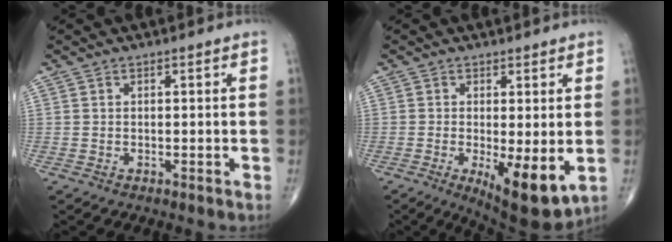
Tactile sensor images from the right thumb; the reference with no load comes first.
{"total": 9.8, "force": [-2.0, 3.1, 9.0], "torque": [-0.132, -0.026, -0.023]}